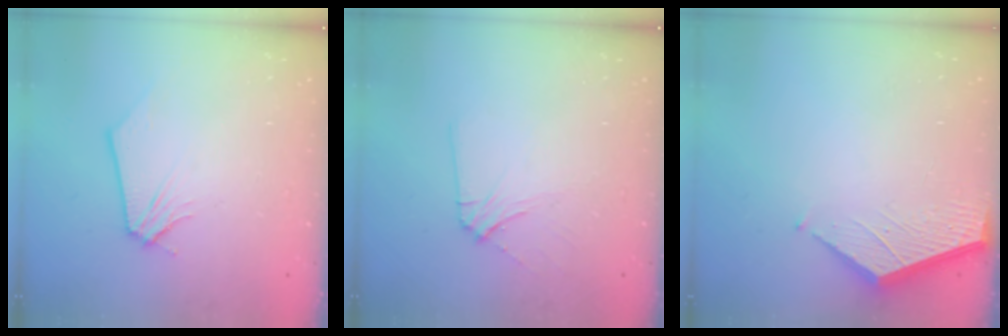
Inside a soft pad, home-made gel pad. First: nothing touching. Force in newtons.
{"total": 4.3, "press": 4.3, "slide": 0.6}
{"total": 3.4, "press": 3.4, "slide": 0.4}